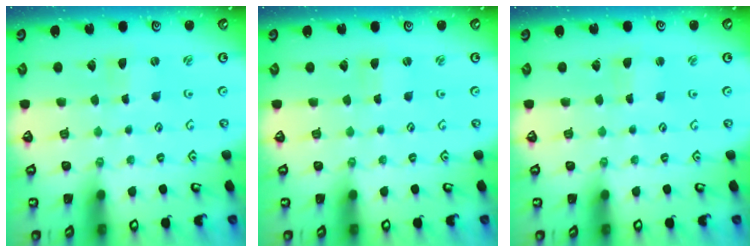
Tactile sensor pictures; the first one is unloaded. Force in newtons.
{"total": 1.7, "press": 1.7, "slide": 0.3}
{"total": 1.1, "press": 1.1, "slide": 0.1}